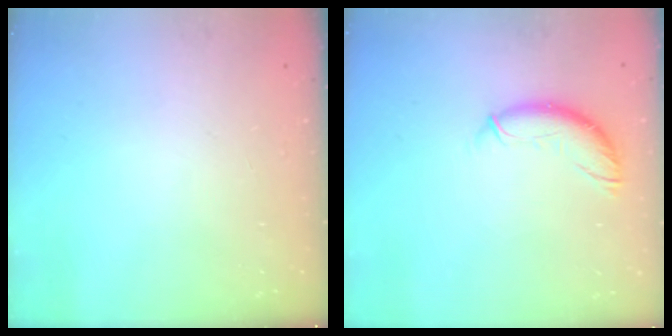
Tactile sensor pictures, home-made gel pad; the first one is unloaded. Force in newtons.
{"total": 11.1, "press": 11.1, "slide": 0.9}